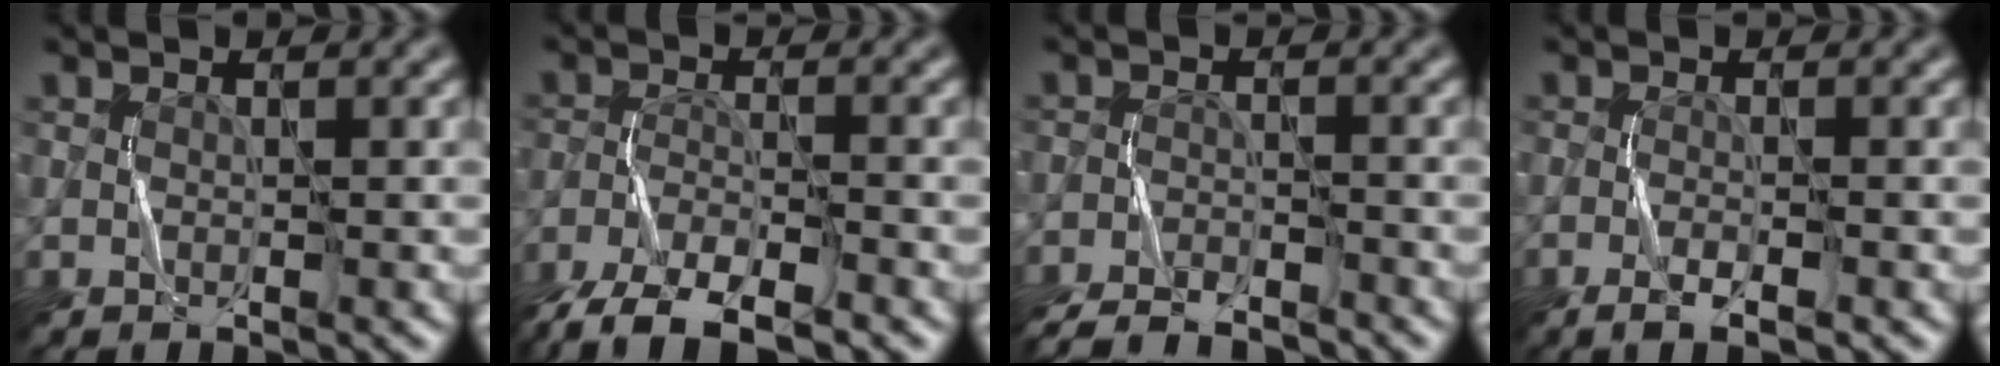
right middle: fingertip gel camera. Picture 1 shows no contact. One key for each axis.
{"total": 6.5, "fx": -5.1, "fy": 1.7, "fz": 3.6, "tx": -0.067, "ty": -0.010, "tz": -0.099}
{"total": 7.1, "fx": -6.6, "fy": 1.5, "fz": 2.0, "tx": -0.038, "ty": -0.018, "tz": -0.110}
{"total": 2.6, "fx": -1.4, "fy": 0.6, "fz": 2.1, "tx": -0.037, "ty": 0.002, "tz": -0.029}